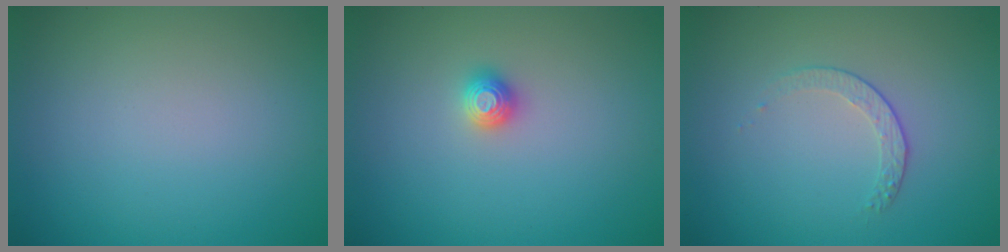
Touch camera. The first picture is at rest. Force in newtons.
{"total": 1.2, "press": 1.2, "slide": 0.2}
{"total": 1.5, "press": 0.9, "slide": 1.2}